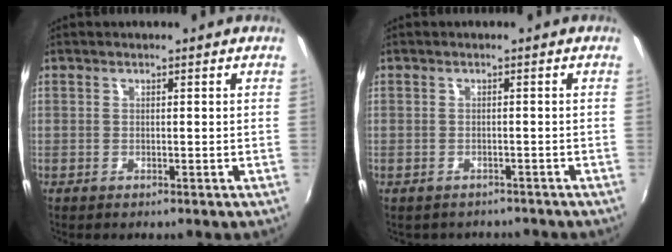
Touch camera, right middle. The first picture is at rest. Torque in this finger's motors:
{"motor_torque": [0.02, -0.07, 0.00, 0.00]}